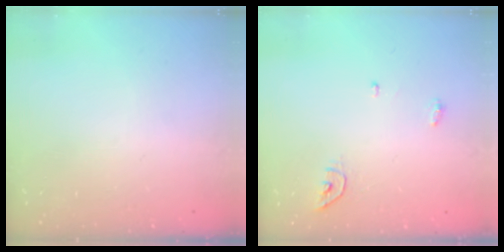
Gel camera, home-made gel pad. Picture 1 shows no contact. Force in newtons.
{"total": 4.5, "press": 4.5, "slide": 0.2}